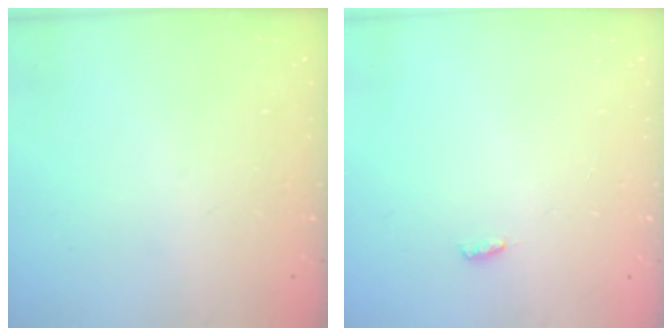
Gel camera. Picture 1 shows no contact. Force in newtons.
{"total": 3.1, "press": 2.7, "slide": 1.5}